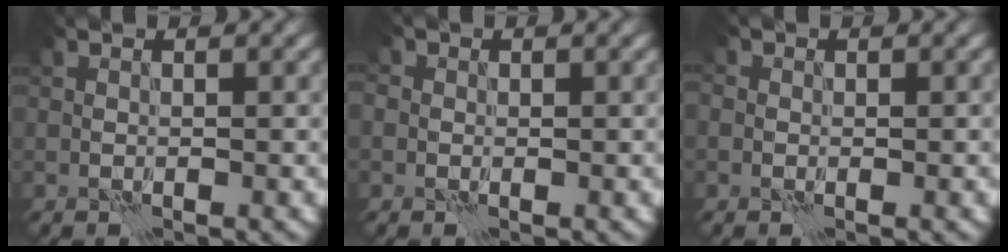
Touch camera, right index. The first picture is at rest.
{"total": 2.0, "force": [0.2, 1.9, 0.5], "torque": [-0.003, 0.010, -0.025]}
{"total": 1.9, "force": [-0.1, 1.7, 0.7], "torque": [-0.003, 0.006, -0.018]}